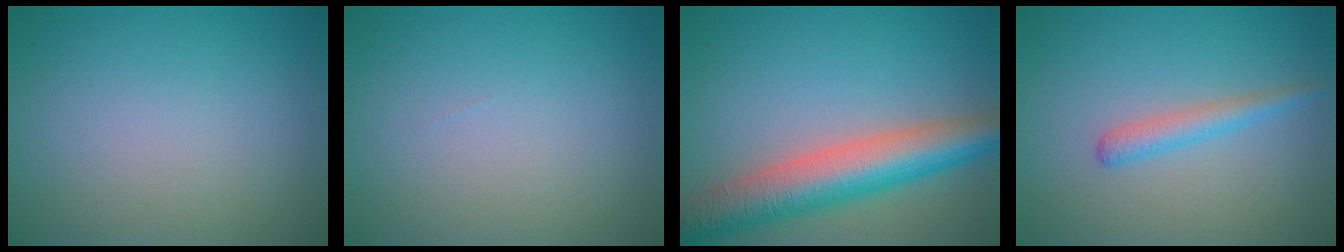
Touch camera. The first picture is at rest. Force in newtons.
{"total": 0.0}
{"total": 8.2, "press": 8.2, "slide": 0.3}
{"total": 1.9, "press": 1.9, "slide": 0.0}